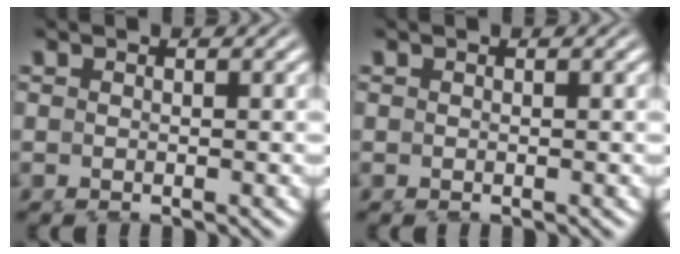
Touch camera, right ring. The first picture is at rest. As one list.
[{"total": 0.0}]